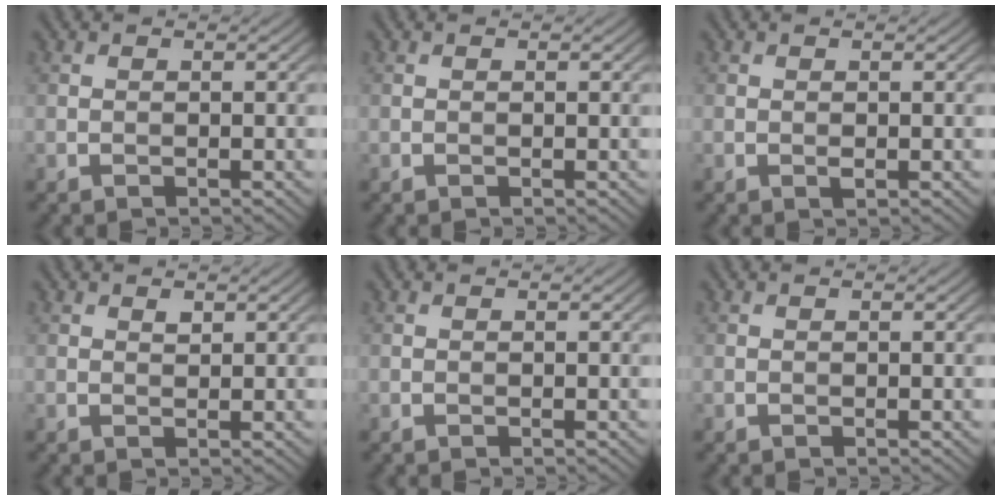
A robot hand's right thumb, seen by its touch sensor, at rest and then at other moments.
{"total": 0.0}
{"total": 0.5, "force": [-0.1, 0.2, 0.5], "torque": [-0.010, -0.002, -0.003]}
{"total": 0.8, "force": [0.5, 0.4, 0.5], "torque": [-0.011, -0.004, 0.010]}
{"total": 0.0}
{"total": 0.0}